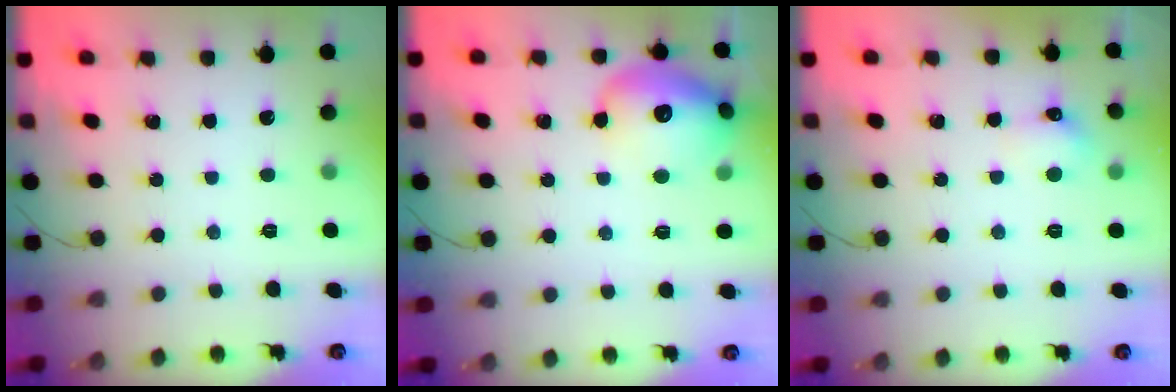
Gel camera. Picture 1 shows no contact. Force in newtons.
{"total": 16.2, "press": 16.1, "slide": 1.7}
{"total": 5.4, "press": 5.1, "slide": 1.9}